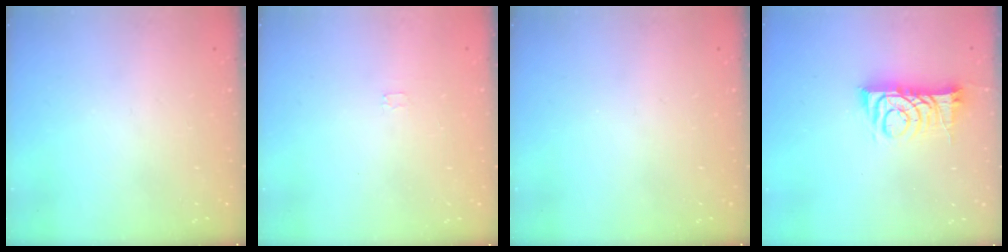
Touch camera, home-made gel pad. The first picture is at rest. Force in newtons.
{"total": 2.4, "press": 2.4, "slide": 0.4}
{"total": 0.0}
{"total": 10.3, "press": 10.3, "slide": 0.6}